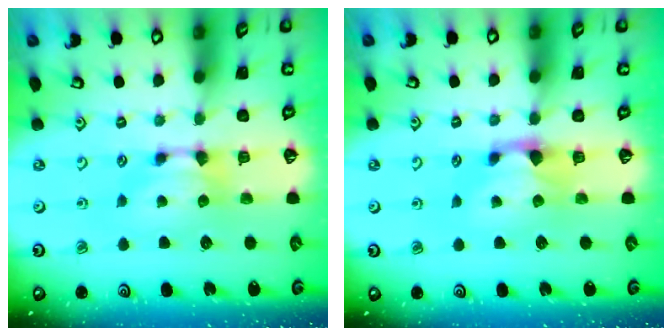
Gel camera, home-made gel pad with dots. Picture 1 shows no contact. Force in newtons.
{"total": 1.2, "press": 0.4, "slide": 1.2}